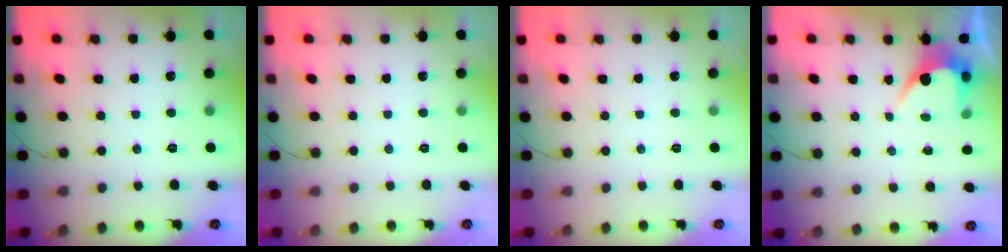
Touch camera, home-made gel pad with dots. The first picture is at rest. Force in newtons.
{"total": 0.0}
{"total": 0.0}
{"total": 4.3, "press": 4.3, "slide": 0.2}